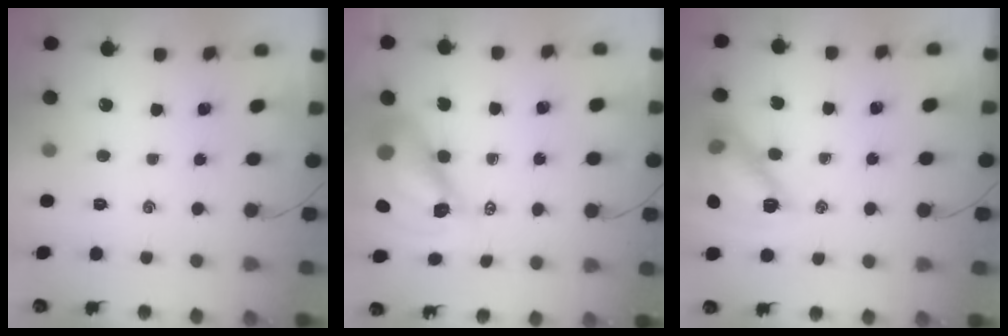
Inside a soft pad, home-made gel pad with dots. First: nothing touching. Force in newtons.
{"total": 16.0, "press": 15.4, "slide": 4.4}
{"total": 13.6, "press": 13.6, "slide": 1.0}